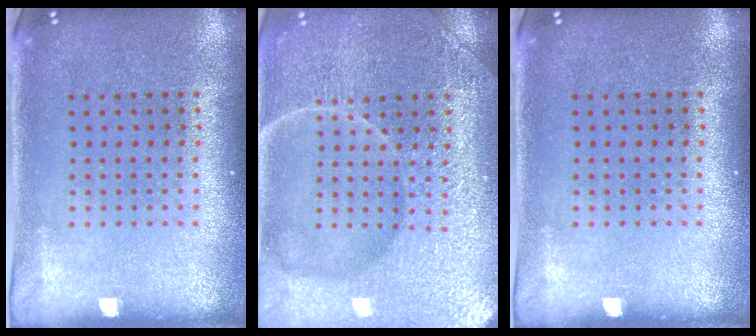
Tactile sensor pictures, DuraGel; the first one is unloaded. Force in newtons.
{"total": 7.6, "press": 7.5, "slide": 1.0}
{"total": 0.0}